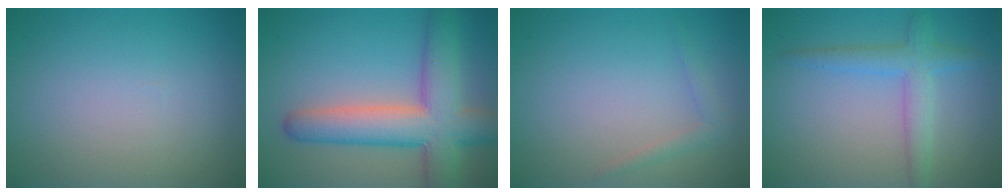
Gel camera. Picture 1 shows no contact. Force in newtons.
{"total": 8.7, "press": 8.7, "slide": 0.3}
{"total": 1.1, "press": 1.1, "slide": 0.1}
{"total": 3.2, "press": 3.2, "slide": 0.1}